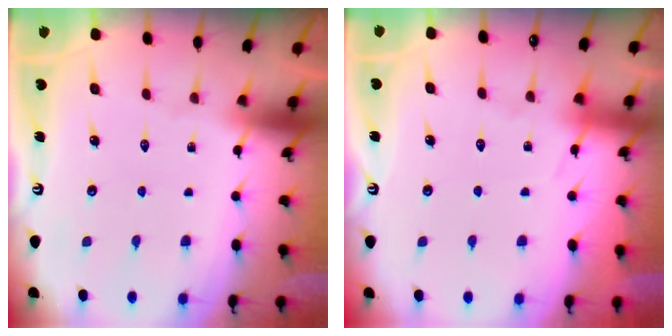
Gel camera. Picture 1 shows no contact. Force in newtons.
{"total": 5.0, "press": 5.0, "slide": 0.7}